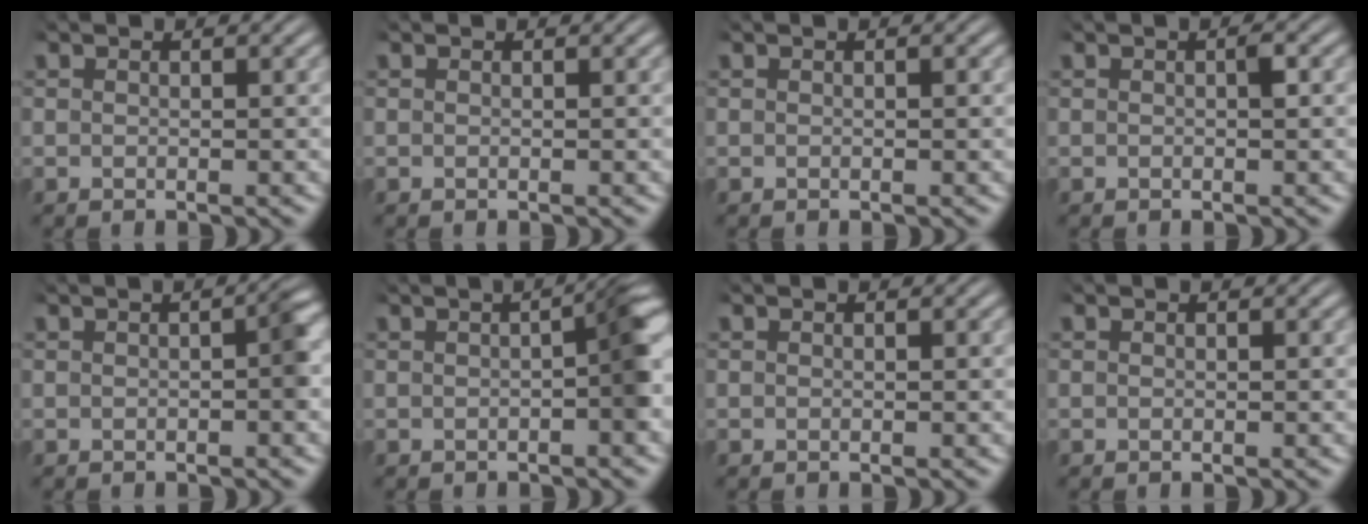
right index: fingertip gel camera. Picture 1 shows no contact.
{"total": 0.0}
{"total": 0.0}
{"total": 0.6, "force": [0.0, 0.0, 0.6], "torque": [-0.007, 0.004, -0.001]}
{"total": 1.7, "force": [-0.3, 0.2, 1.6], "torque": [-0.018, 0.008, -0.008]}
{"total": 4.4, "force": [0.1, 1.4, 4.2], "torque": [-0.039, 0.022, -0.008]}
{"total": 0.0}
{"total": 0.0}